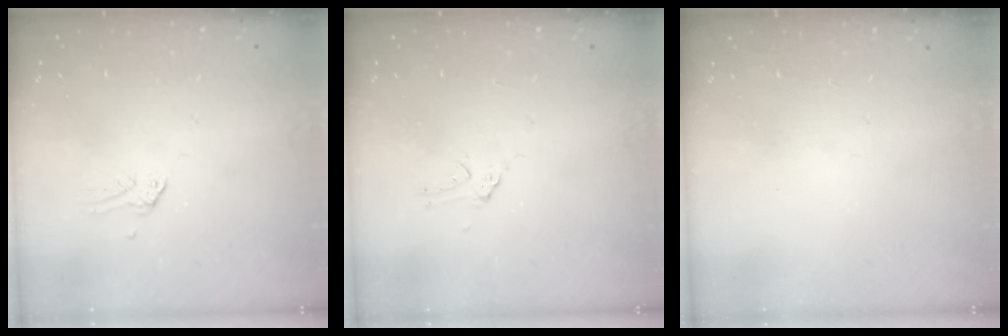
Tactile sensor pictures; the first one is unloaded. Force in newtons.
{"total": 1.1, "press": 1.1, "slide": 0.1}
{"total": 0.0}